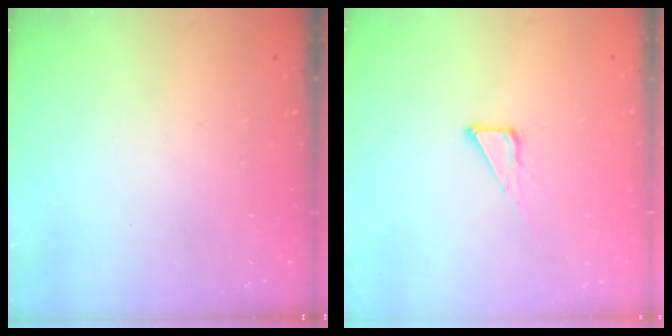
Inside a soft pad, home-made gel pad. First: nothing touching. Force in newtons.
{"total": 1.9, "press": 1.9, "slide": 0.1}